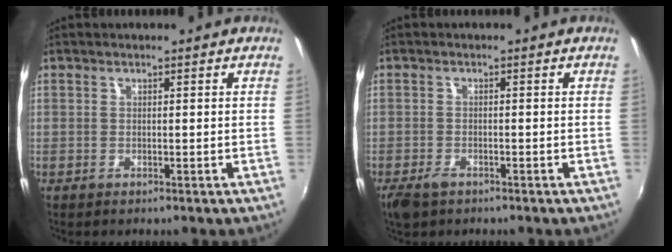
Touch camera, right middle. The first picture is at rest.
{"total": 3.7, "force": [-2.6, 1.8, 1.9], "torque": [-0.048, -0.011, -0.048]}